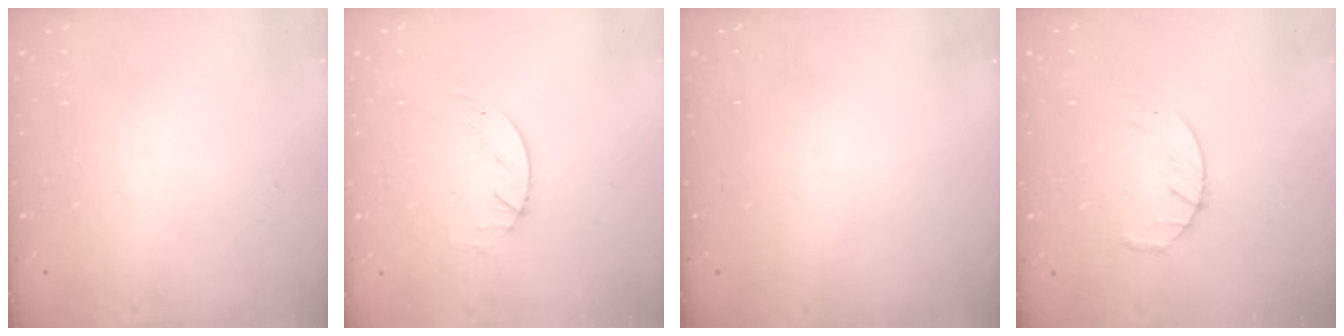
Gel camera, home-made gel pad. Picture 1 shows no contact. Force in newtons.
{"total": 1.7, "press": 1.7, "slide": 0.2}
{"total": 0.0}
{"total": 4.3, "press": 4.2, "slide": 0.6}